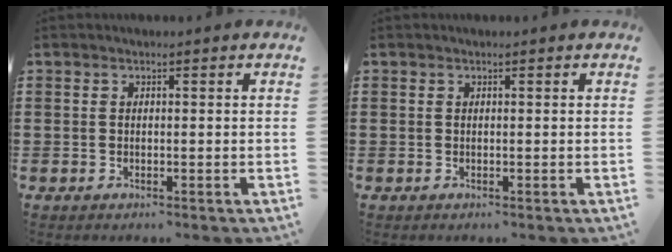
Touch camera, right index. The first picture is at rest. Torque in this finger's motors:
{"motor_torque": [-0.02, 0.02, 0.00, -0.01]}